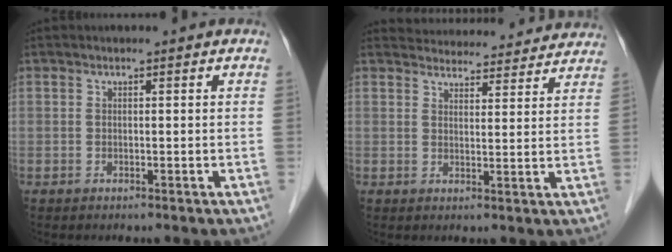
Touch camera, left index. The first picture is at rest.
{"total": 15.5, "force": [14.9, 3.9, 2.1], "torque": [-0.008, 0.015, 0.170]}